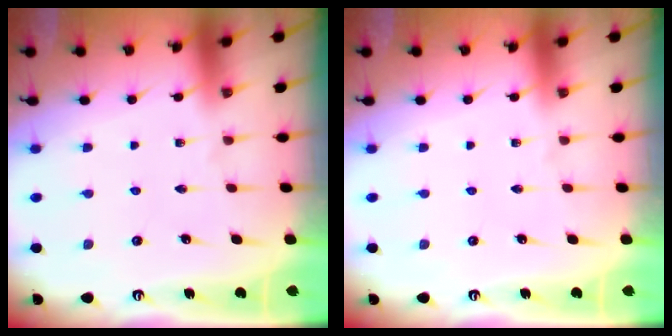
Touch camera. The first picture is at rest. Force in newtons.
{"total": 0.0}